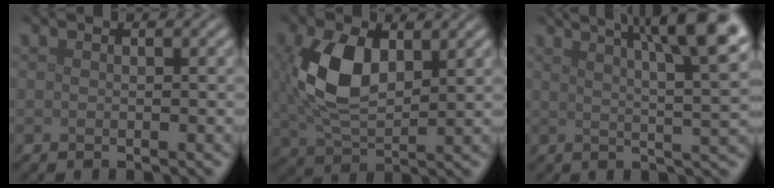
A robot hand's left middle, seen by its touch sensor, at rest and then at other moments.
{"total": 7.1, "force": [1.6, 4.2, 5.6], "torque": [-0.129, -0.001, 0.036]}
{"total": 11.4, "force": [5.6, 3.0, 9.4], "torque": [-0.095, 0.034, 0.067]}